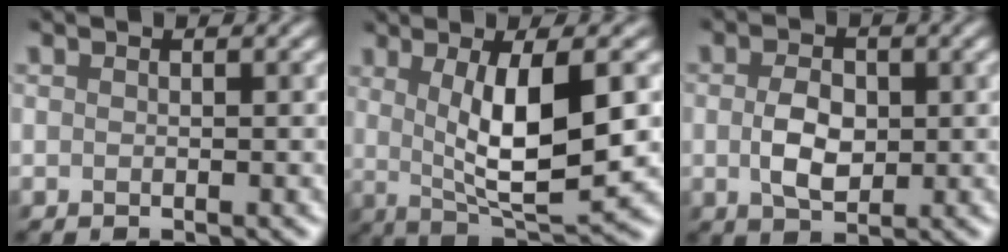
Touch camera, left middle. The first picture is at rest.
{"total": 7.5, "force": [0.8, 1.6, 7.3], "torque": [-0.125, -0.007, 0.022]}
{"total": 2.8, "force": [0.1, 1.8, 2.1], "torque": [-0.050, 0.000, 0.006]}